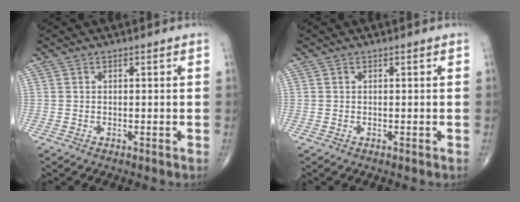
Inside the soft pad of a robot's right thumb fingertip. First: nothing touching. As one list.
[{"total": 0.0}]